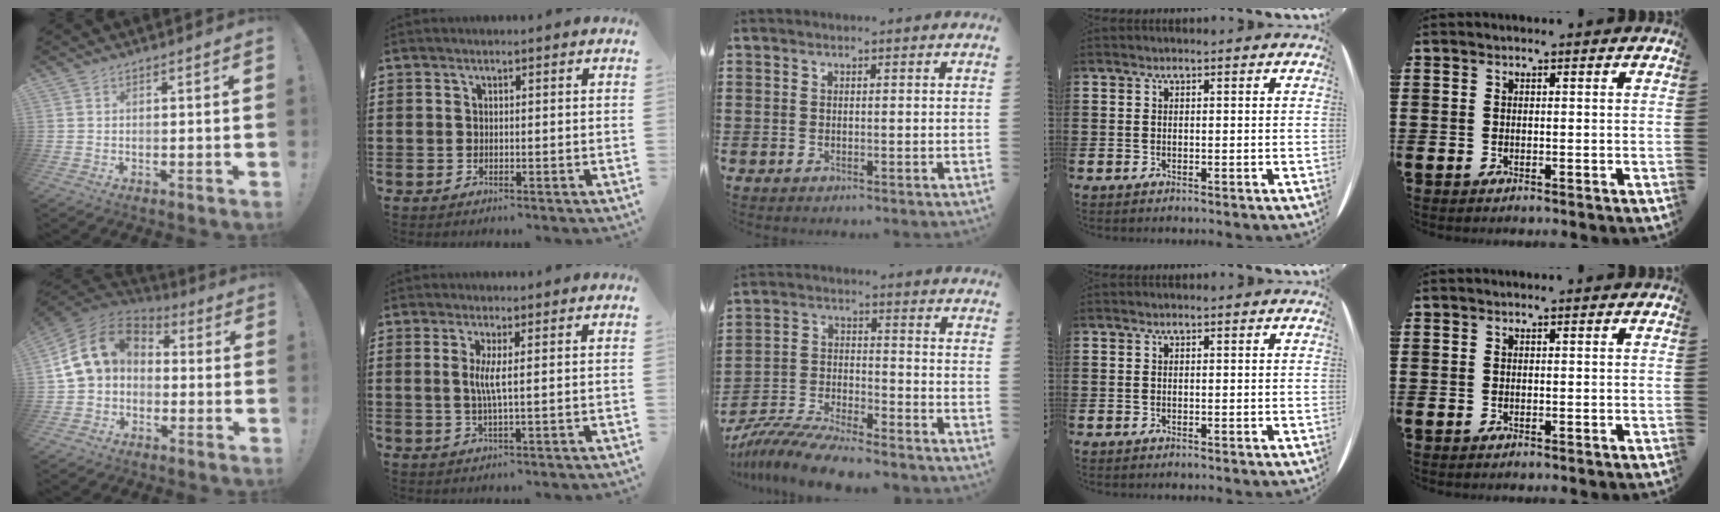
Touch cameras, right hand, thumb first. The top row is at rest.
{"thumb": {"total": 14.2, "force": [2.1, 10.6, 9.2], "torque": [-0.175, 0.009, 0.038]}, "index": {"total": 3.4, "force": [0.4, -0.3, 3.3], "torque": [-0.067, -0.008, 0.005]}, "middle": {"total": 8.9, "force": [-8.5, 0.6, 2.5], "torque": [-0.053, 0.008, -0.166]}}